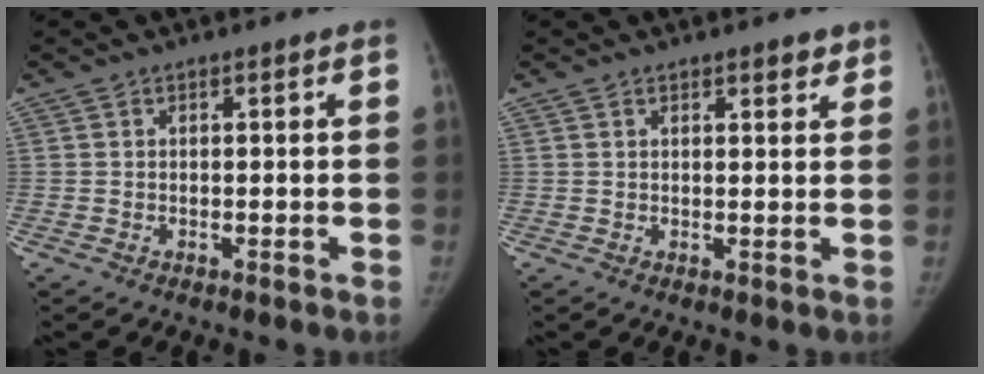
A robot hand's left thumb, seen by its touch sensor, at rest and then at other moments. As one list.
[{"total": 1.7, "force": [1.3, 0.7, 0.9], "torque": [-0.002, -0.008, 0.016]}]